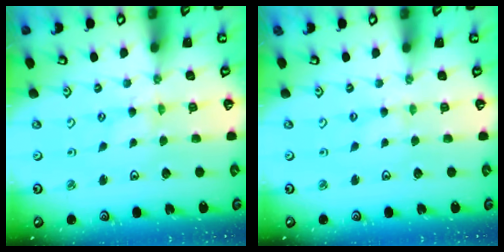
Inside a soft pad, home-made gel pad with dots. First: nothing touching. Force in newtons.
{"total": 1.3, "press": 1.3, "slide": 0.3}